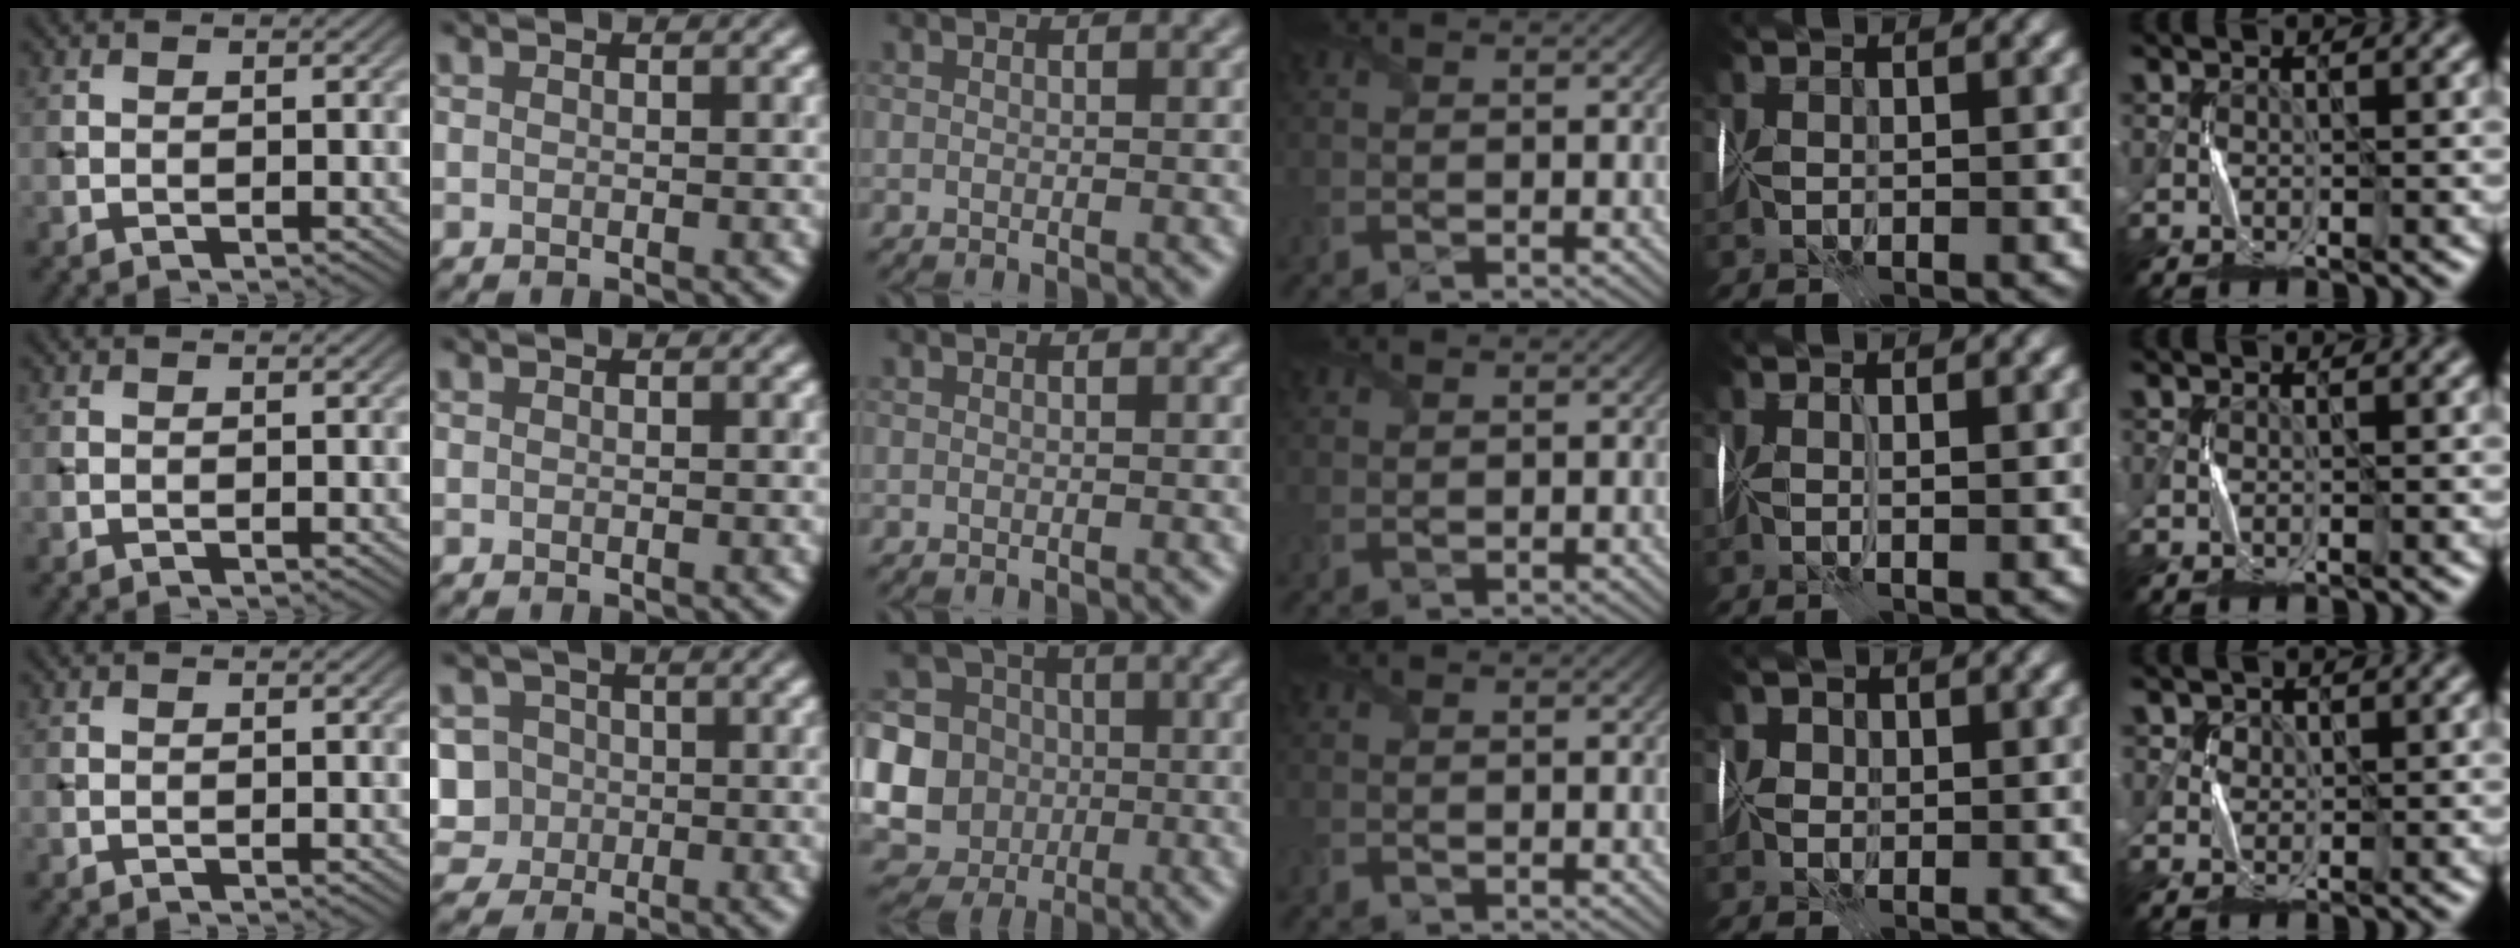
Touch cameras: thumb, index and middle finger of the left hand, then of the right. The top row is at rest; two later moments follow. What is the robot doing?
{"motion": "fold", "object": "wrapping paper"}